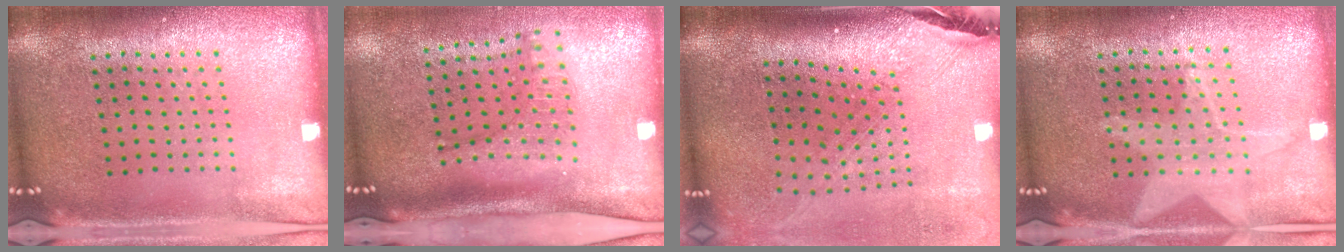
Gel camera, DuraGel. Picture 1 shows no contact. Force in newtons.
{"total": 1.6, "press": 1.3, "slide": 0.9}
{"total": 2.2, "press": 1.8, "slide": 1.4}
{"total": 1.4, "press": 1.4, "slide": 0.4}